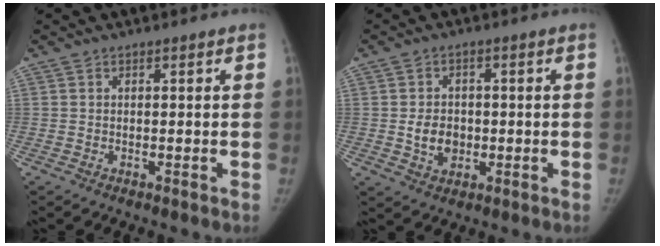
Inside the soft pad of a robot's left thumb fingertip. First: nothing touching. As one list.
[{"total": 5.5, "force": [-0.6, 4.3, 3.5], "torque": [-0.043, 0.003, -0.006]}]